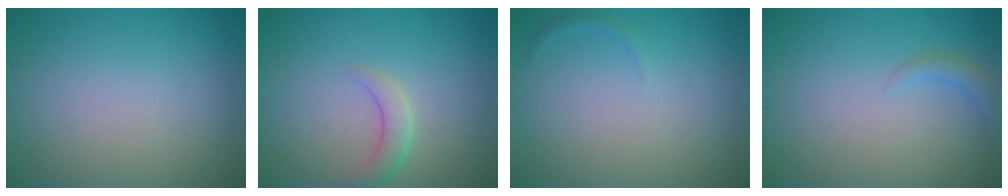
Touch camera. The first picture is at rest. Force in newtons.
{"total": 2.3, "press": 2.2, "slide": 0.1}
{"total": 0.5, "press": 0.5, "slide": 0.1}
{"total": 1.4, "press": 1.4, "slide": 0.2}